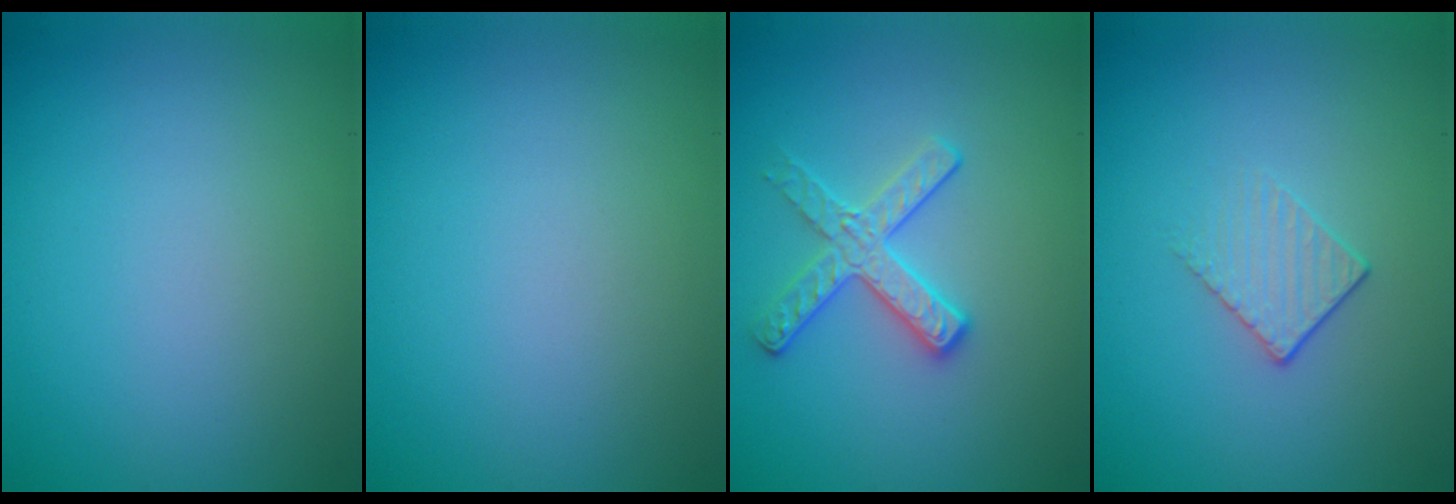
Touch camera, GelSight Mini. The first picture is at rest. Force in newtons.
{"total": 0.0}
{"total": 2.8, "press": 2.7, "slide": 0.7}
{"total": 1.5, "press": 0.9, "slide": 1.2}